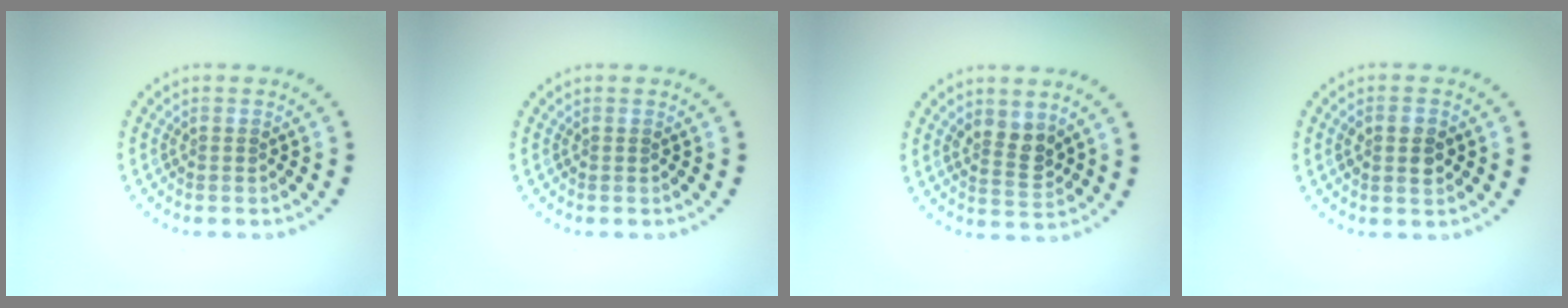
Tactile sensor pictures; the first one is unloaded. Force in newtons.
{"total": 0.0}
{"total": 2.6, "press": 2.4, "slide": 1.0}
{"total": 2.2, "press": 2.2, "slide": 0.2}